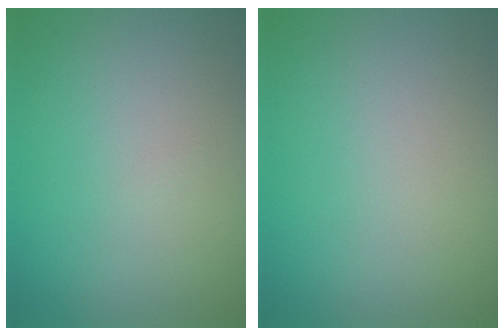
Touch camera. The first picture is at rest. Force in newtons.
{"total": 0.0}